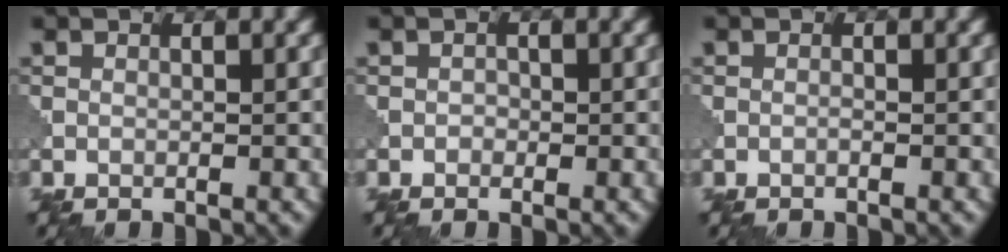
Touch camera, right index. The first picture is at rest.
{"total": 0.6, "force": [-0.1, 0.6, 0.2], "torque": [-0.001, -0.004, -0.005]}
{"total": 0.0}